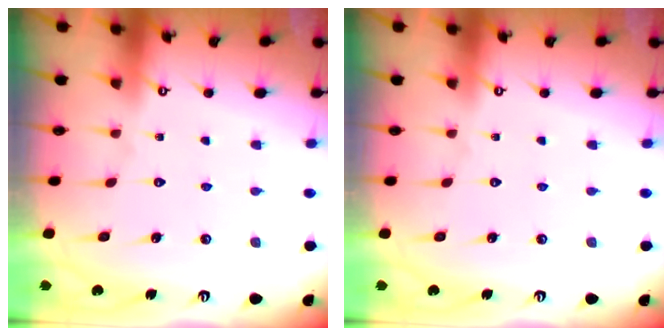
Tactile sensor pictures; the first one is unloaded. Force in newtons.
{"total": 0.0}